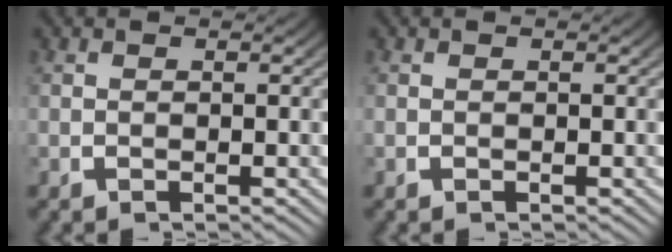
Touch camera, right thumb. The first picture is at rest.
{"total": 0.0}